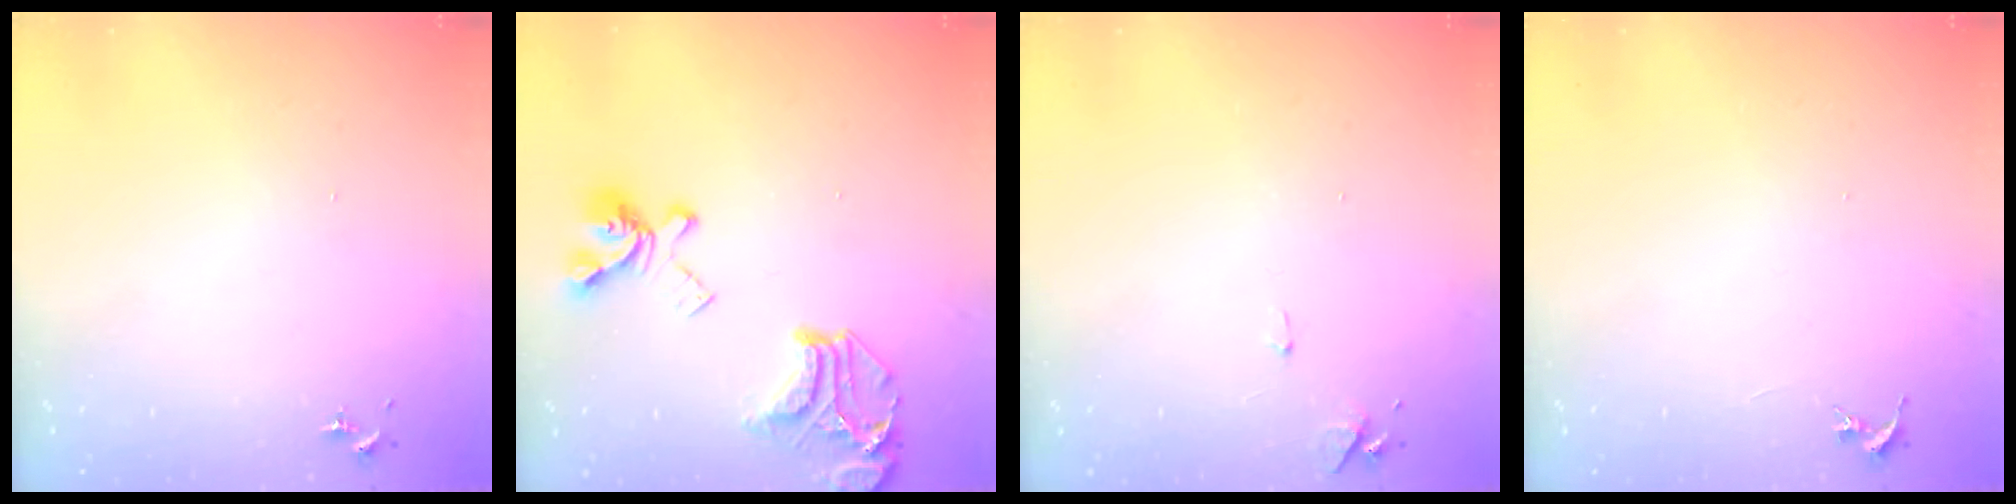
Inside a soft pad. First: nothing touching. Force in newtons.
{"total": 21.7, "press": 21.6, "slide": 2.0}
{"total": 5.6, "press": 5.5, "slide": 0.8}
{"total": 0.0}